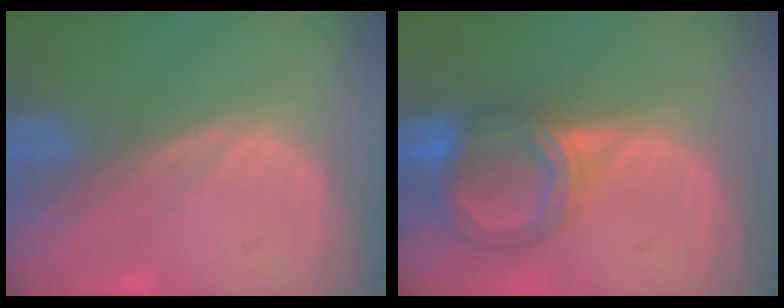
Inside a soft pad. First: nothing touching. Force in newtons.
{"total": 6.1, "press": 5.9, "slide": 1.4}